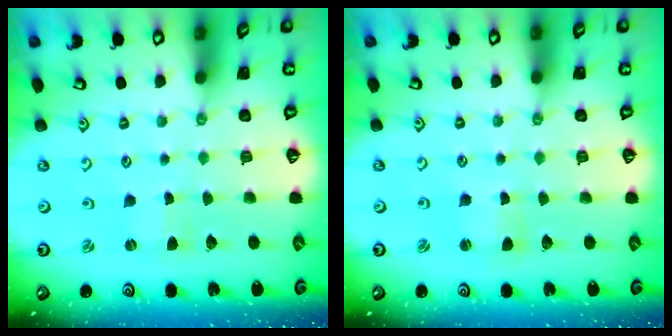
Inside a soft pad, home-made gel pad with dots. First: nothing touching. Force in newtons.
{"total": 1.2, "press": 1.2, "slide": 0.3}